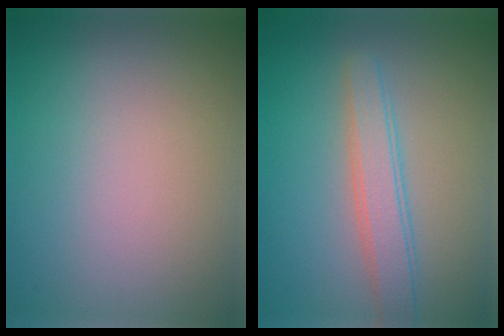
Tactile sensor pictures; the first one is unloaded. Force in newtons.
{"total": 3.3, "press": 3.3, "slide": 0.1}